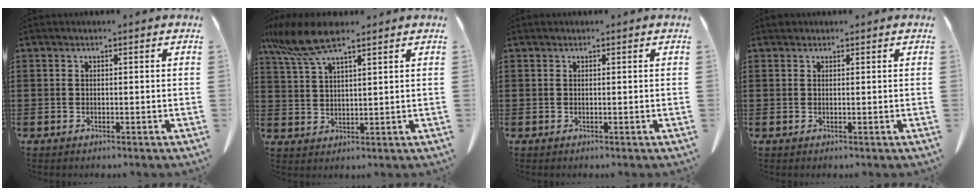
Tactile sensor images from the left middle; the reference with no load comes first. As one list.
[{"total": 8.2, "force": [5.8, 1.8, 5.6], "torque": [-0.138, -0.015, 0.101]}, {"total": 0.0}, {"total": 0.6, "force": [0.5, 0.3, 0.0], "torque": [-0.002, 0.001, 0.011]}]